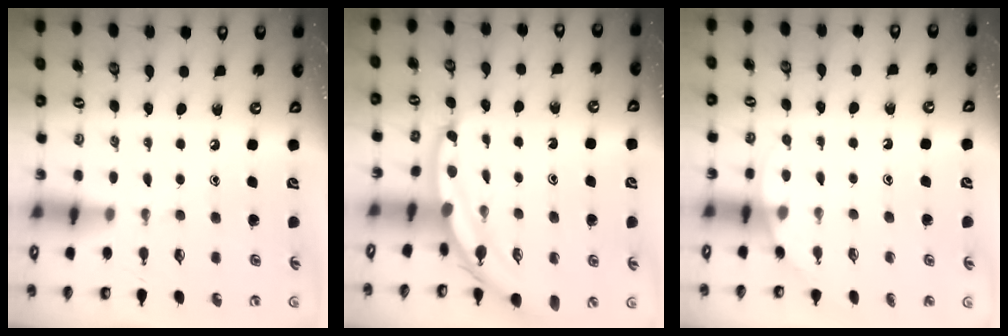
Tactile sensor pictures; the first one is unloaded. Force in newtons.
{"total": 5.3, "press": 5.2, "slide": 0.5}
{"total": 2.9, "press": 2.9, "slide": 0.2}